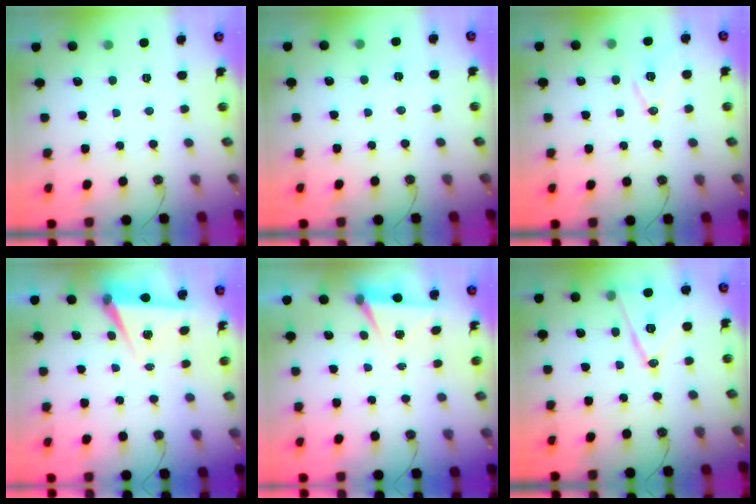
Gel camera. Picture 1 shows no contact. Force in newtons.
{"total": 3.9, "press": 3.3, "slide": 2.2}
{"total": 11.2, "press": 10.7, "slide": 3.4}
{"total": 6.7, "press": 5.0, "slide": 4.4}
{"total": 5.0, "press": 2.3, "slide": 4.4}
{"total": 14.2, "press": 13.8, "slide": 3.3}